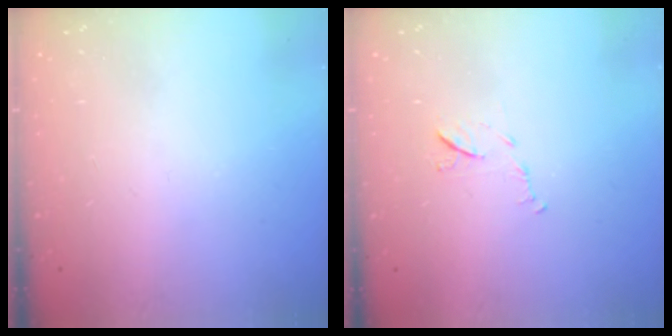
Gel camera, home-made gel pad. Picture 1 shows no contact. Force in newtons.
{"total": 6.0, "press": 6.0, "slide": 0.6}